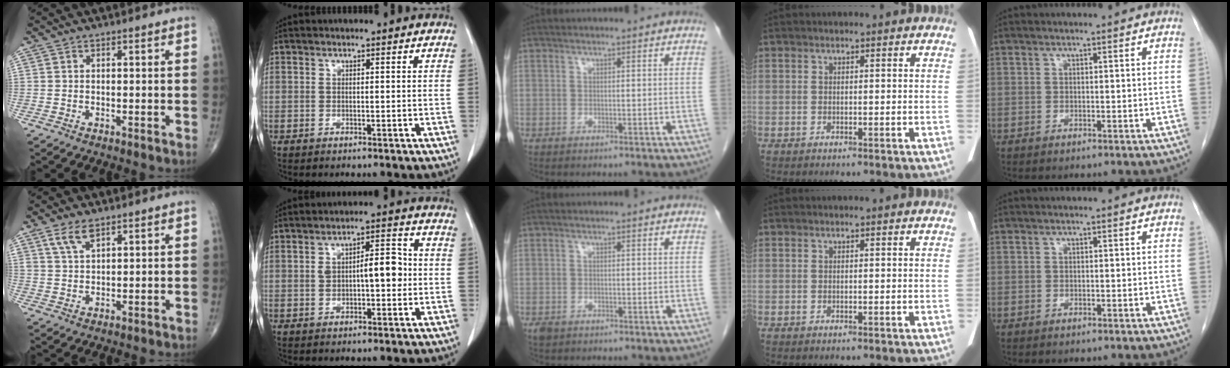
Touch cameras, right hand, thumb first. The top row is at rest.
{"thumb": {"total": 4.5, "force": [2.9, 2.0, 2.9], "torque": [-0.053, -0.009, 0.060]}, "index": {"total": 6.2, "force": [-0.1, 2.3, 5.7], "torque": [-0.097, 0.020, 0.000]}, "middle": {"total": 1.2, "force": [-0.7, 0.7, 0.6], "torque": [-0.017, -0.001, -0.008]}}